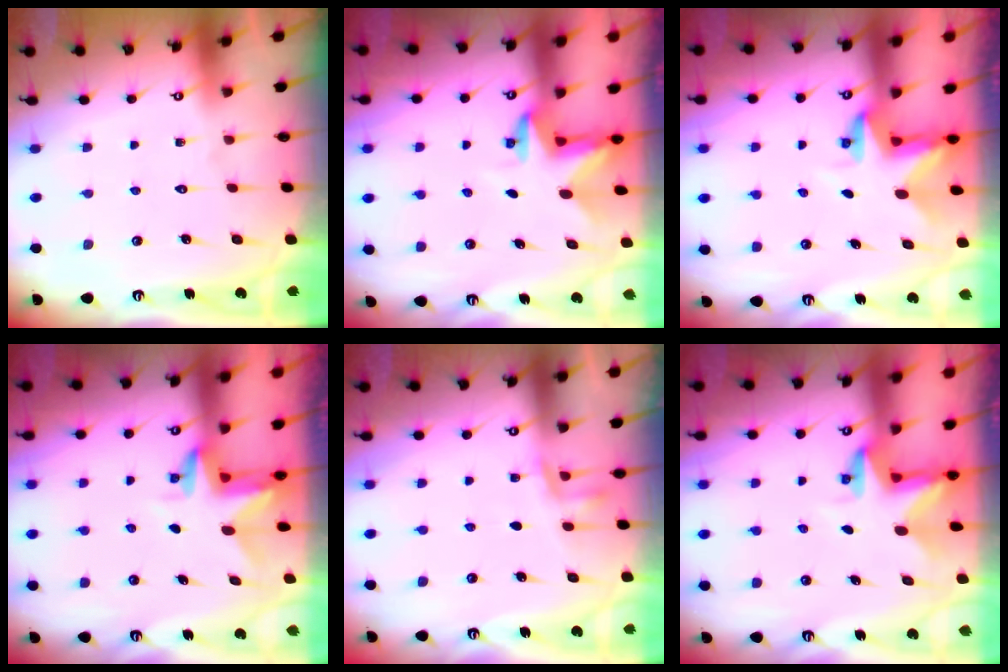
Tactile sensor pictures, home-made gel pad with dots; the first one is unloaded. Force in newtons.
{"total": 2.9, "press": 2.9, "slide": 0.2}
{"total": 3.0, "press": 3.0, "slide": 0.2}
{"total": 2.9, "press": 2.9, "slide": 0.2}
{"total": 3.8, "press": 3.7, "slide": 1.0}
{"total": 2.8, "press": 2.8, "slide": 0.2}